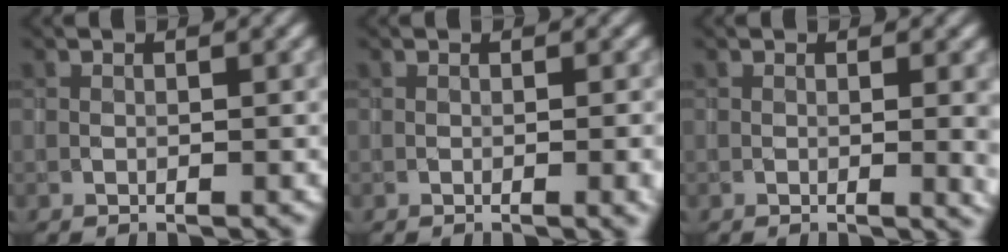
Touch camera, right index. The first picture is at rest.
{"total": 2.2, "force": [-0.9, 0.7, 1.9], "torque": [-0.029, -0.002, -0.008]}
{"total": 2.6, "force": [-0.2, 0.9, 2.4], "torque": [-0.032, -0.011, 0.006]}